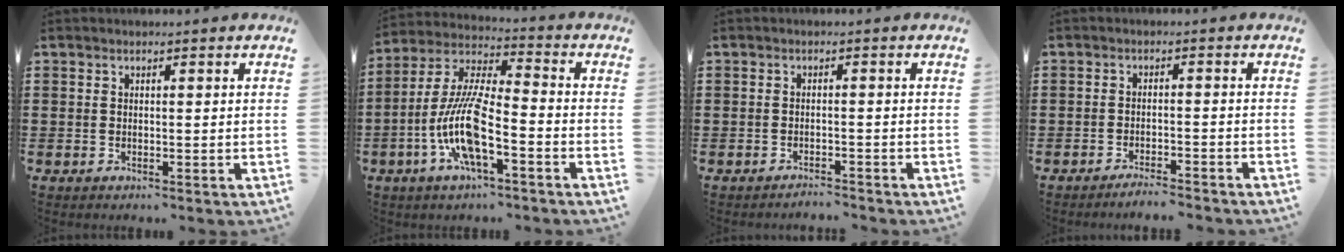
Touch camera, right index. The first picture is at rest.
{"total": 11.5, "force": [-4.6, 3.1, 10.1], "torque": [-0.228, -0.007, -0.092]}
{"total": 1.7, "force": [-1.7, 0.0, -0.1], "torque": [-0.004, 0.003, -0.037]}
{"total": 2.6, "force": [-2.5, -0.1, 0.4], "torque": [-0.010, 0.001, -0.051]}